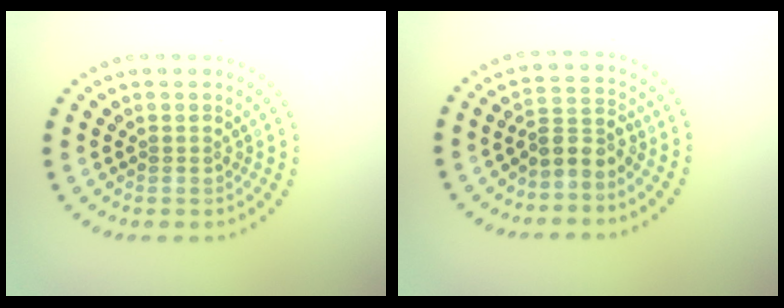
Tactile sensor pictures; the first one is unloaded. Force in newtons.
{"total": 2.6, "press": 2.0, "slide": 1.8}